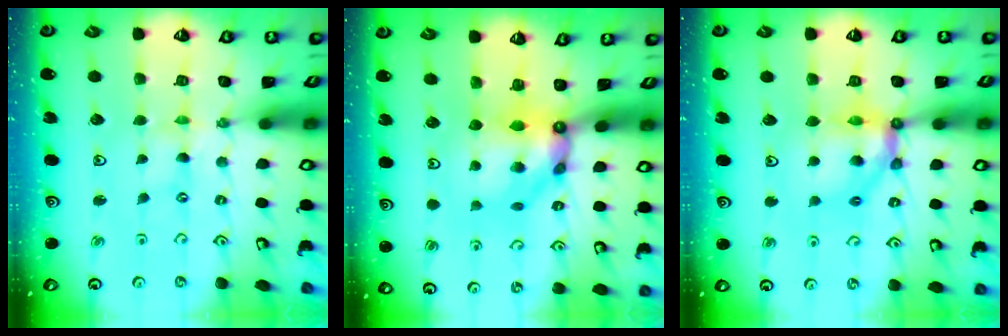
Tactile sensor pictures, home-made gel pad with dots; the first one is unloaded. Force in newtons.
{"total": 10.2, "press": 10.2, "slide": 1.2}
{"total": 11.3, "press": 11.2, "slide": 1.3}